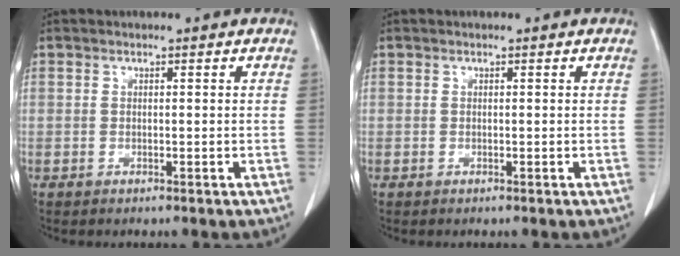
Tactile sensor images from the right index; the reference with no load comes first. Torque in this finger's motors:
{"motor_torque": [0.00, 0.00, 0.00, 0.00]}